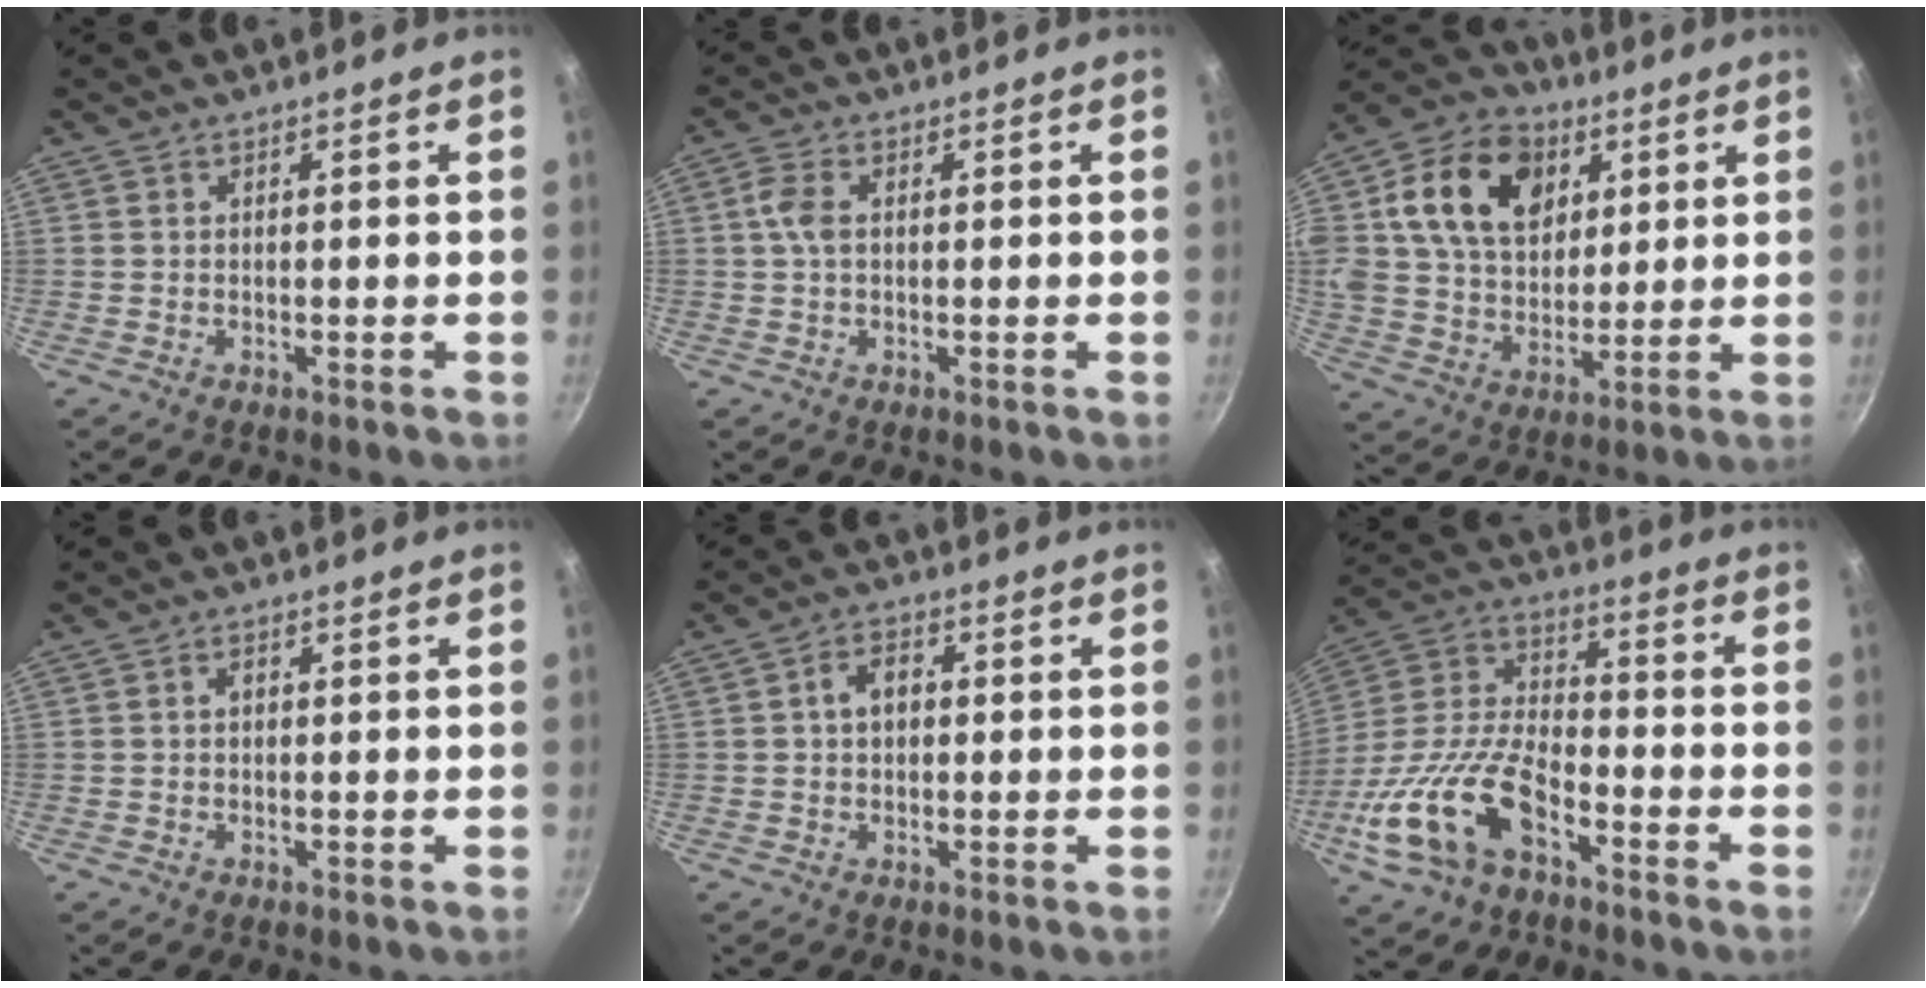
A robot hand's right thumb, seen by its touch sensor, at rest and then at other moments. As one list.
[{"total": 3.9, "force": [0.5, 2.3, 3.0], "torque": [-0.067, 0.010, 0.004]}, {"total": 21.4, "force": [7.2, 15.5, 12.9], "torque": [-0.211, 0.002, 0.117]}, {"total": 1.4, "force": [0.2, 1.0, 1.0], "torque": [-0.013, 0.005, 0.002]}, {"total": 4.7, "force": [0.5, 3.3, 3.3], "torque": [-0.036, 0.013, 0.002]}, {"total": 20.0, "force": [-9.1, 10.6, 14.3], "torque": [-0.270, 0.048, -0.189]}]